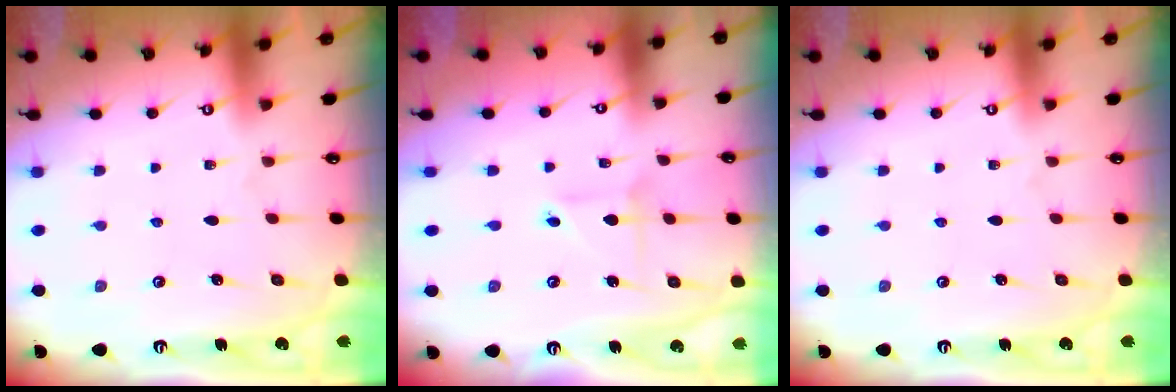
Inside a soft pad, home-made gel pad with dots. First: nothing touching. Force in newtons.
{"total": 2.7, "press": 2.7, "slide": 0.2}
{"total": 0.0}